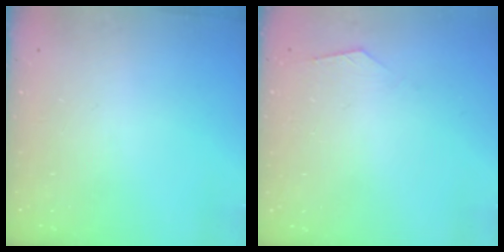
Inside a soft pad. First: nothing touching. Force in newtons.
{"total": 1.1, "press": 1.1, "slide": 0.3}